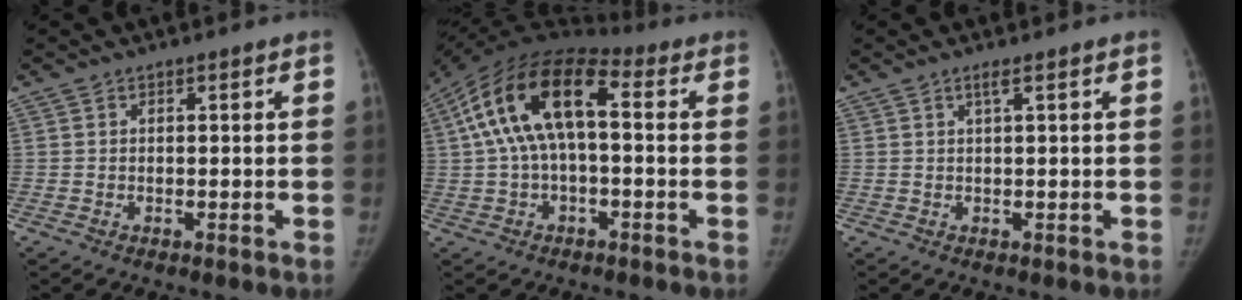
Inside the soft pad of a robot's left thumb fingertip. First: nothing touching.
{"total": 16.8, "force": [2.4, 8.3, 14.4], "torque": [-0.271, 0.053, 0.031]}
{"total": 1.1, "force": [0.6, -0.1, 0.9], "torque": [-0.022, 0.002, 0.013]}